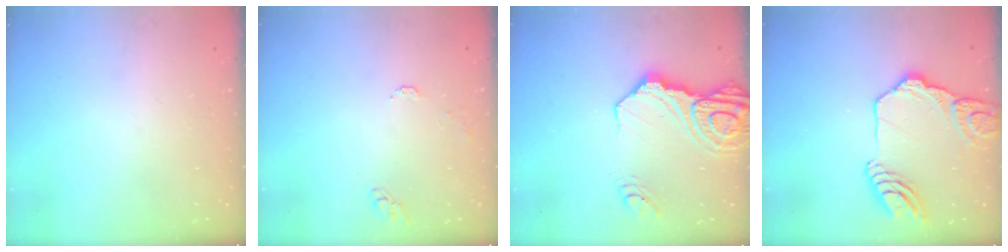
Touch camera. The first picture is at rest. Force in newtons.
{"total": 6.0, "press": 6.0, "slide": 0.5}
{"total": 17.6, "press": 17.5, "slide": 2.0}
{"total": 15.3, "press": 15.3, "slide": 1.5}